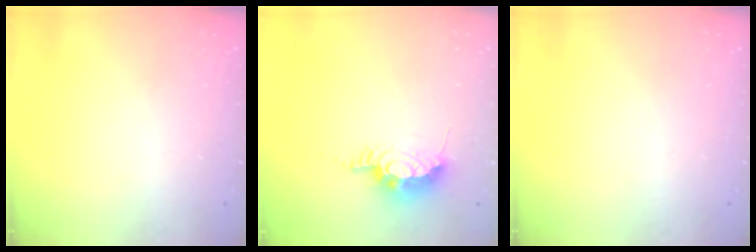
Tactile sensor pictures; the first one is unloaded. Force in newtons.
{"total": 8.5, "press": 8.4, "slide": 1.6}
{"total": 0.0}